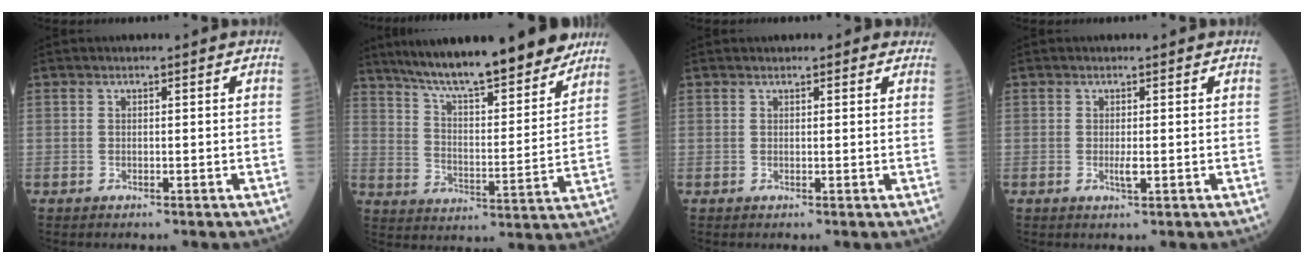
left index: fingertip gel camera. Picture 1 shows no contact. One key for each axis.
{"total": 21.2, "fx": 17.8, "fy": 2.8, "fz": 11.1, "tx": -0.180, "ty": 0.000, "tz": 0.271}
{"total": 3.3, "fx": 2.8, "fy": 1.2, "fz": 1.1, "tx": -0.012, "ty": 0.015, "tz": 0.024}
{"total": 1.3, "fx": 0.1, "fy": 0.2, "fz": 1.3, "tx": -0.028, "ty": 0.000, "tz": 0.002}